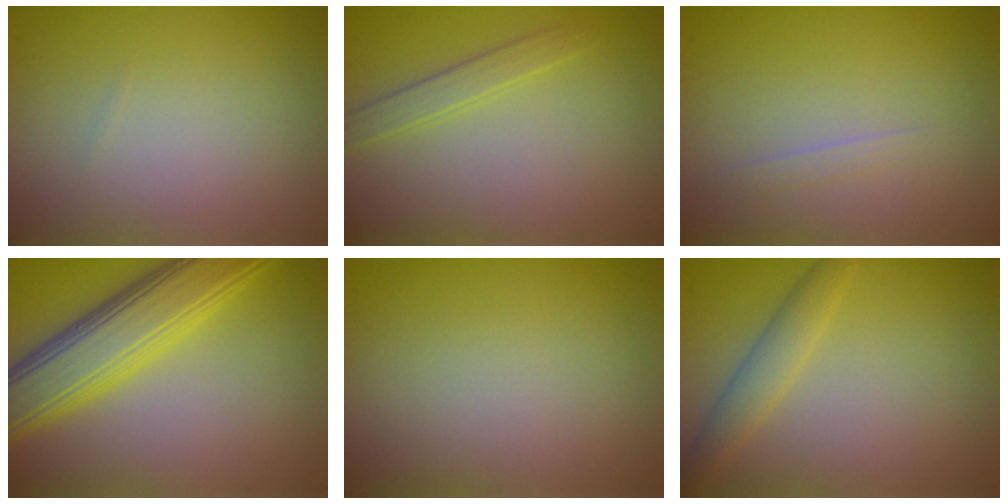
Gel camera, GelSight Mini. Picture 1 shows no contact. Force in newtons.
{"total": 1.7, "press": 1.7, "slide": 0.1}
{"total": 0.7, "press": 0.7, "slide": 0.1}
{"total": 8.0, "press": 8.0, "slide": 0.2}
{"total": 0.0}
{"total": 2.4, "press": 2.4, "slide": 0.0}